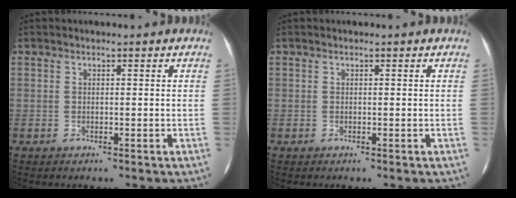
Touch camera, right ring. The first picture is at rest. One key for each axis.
{"total": 0.0}